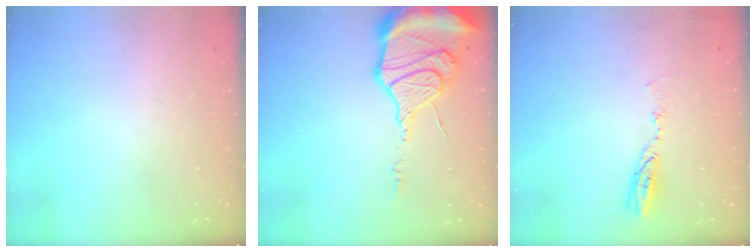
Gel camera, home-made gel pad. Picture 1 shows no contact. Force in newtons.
{"total": 18.9, "press": 18.8, "slide": 1.8}
{"total": 5.0, "press": 5.0, "slide": 0.6}